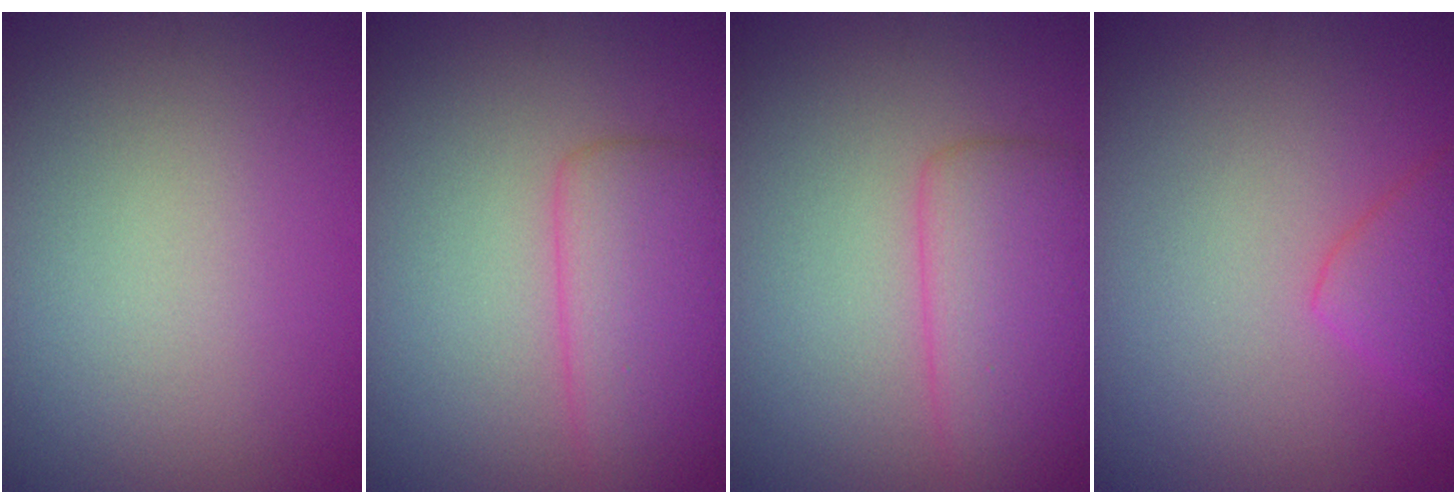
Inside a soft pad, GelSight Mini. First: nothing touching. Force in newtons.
{"total": 4.6, "press": 4.6, "slide": 0.2}
{"total": 4.6, "press": 4.6, "slide": 0.2}
{"total": 2.7, "press": 2.7, "slide": 0.2}